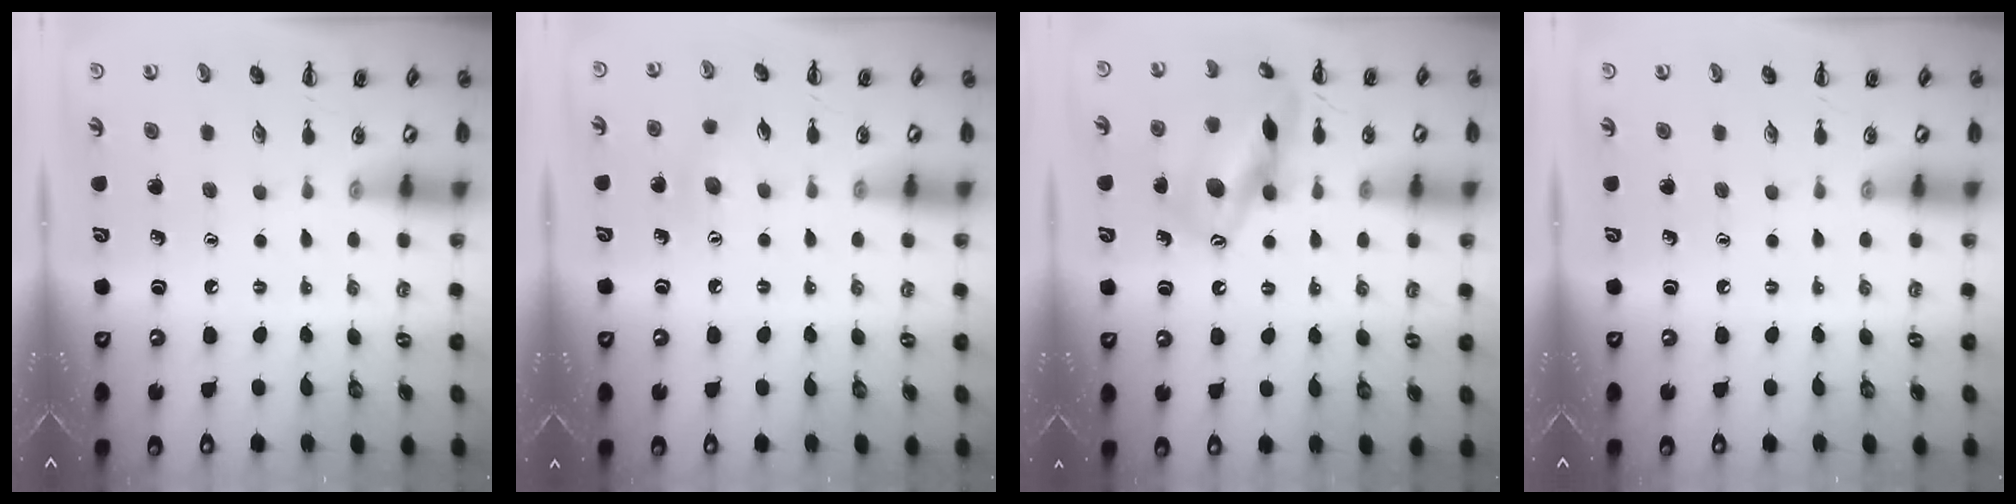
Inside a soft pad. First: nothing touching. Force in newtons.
{"total": 6.4, "press": 6.3, "slide": 1.4}
{"total": 15.6, "press": 15.5, "slide": 1.6}
{"total": 0.0}